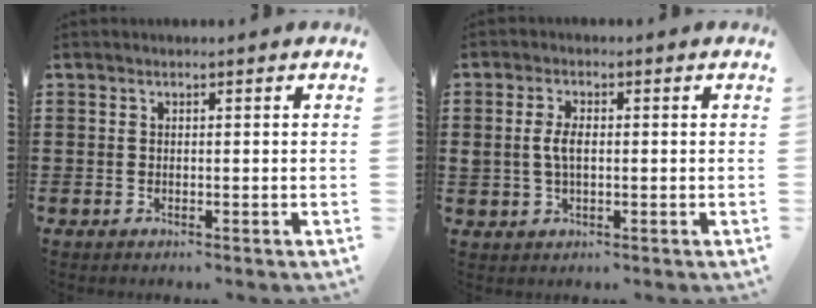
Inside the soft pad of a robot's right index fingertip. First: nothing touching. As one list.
[{"total": 3.6, "force": [0.2, 1.8, 3.1], "torque": [-0.077, 0.002, -0.004]}]